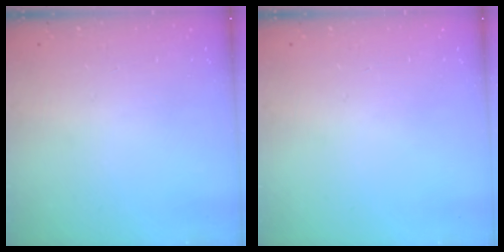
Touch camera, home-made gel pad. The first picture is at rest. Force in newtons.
{"total": 0.0}